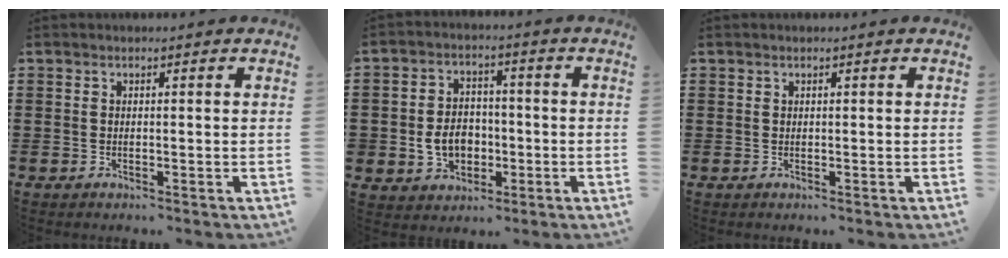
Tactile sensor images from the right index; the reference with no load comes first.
{"total": 5.8, "force": [-1.5, 4.8, 2.9], "torque": [-0.062, 0.006, -0.031]}
{"total": 0.0}